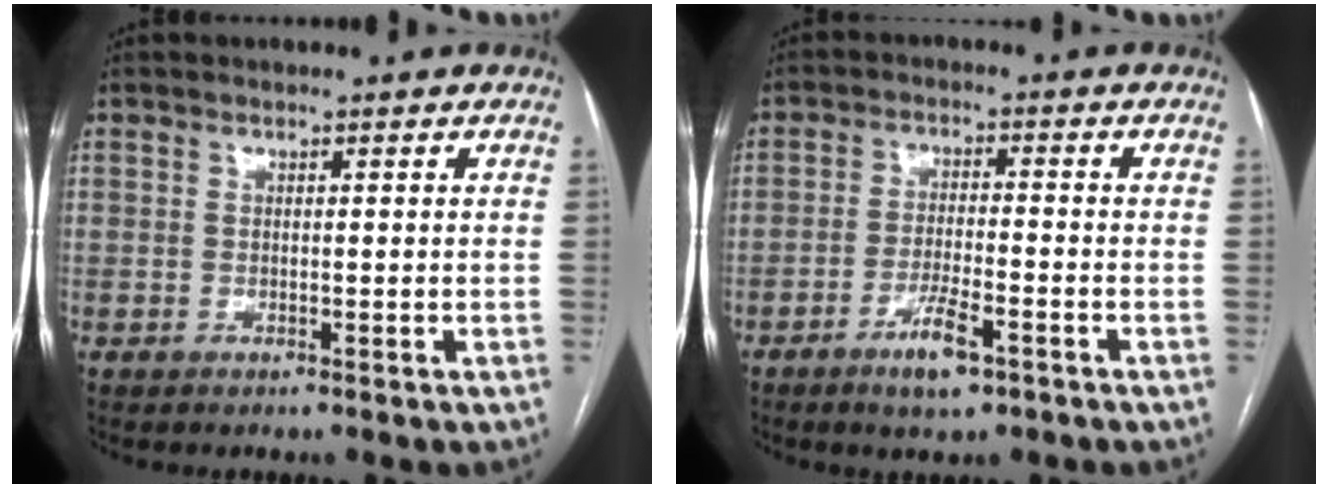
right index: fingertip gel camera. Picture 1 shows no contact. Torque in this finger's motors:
{"motor_torque": [0.63, -0.02, 0.29, 0.07]}